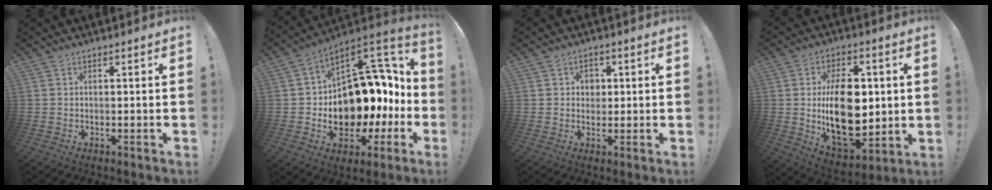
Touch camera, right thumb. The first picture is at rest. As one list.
[{"total": 18.8, "force": [-0.1, 13.7, 12.9], "torque": [-0.161, -0.028, 0.033]}, {"total": 3.2, "force": [0.5, 2.9, 1.2], "torque": [-0.009, -0.002, 0.005]}, {"total": 21.4, "force": [1.2, 13.2, 16.8], "torque": [-0.284, -0.022, 0.028]}]